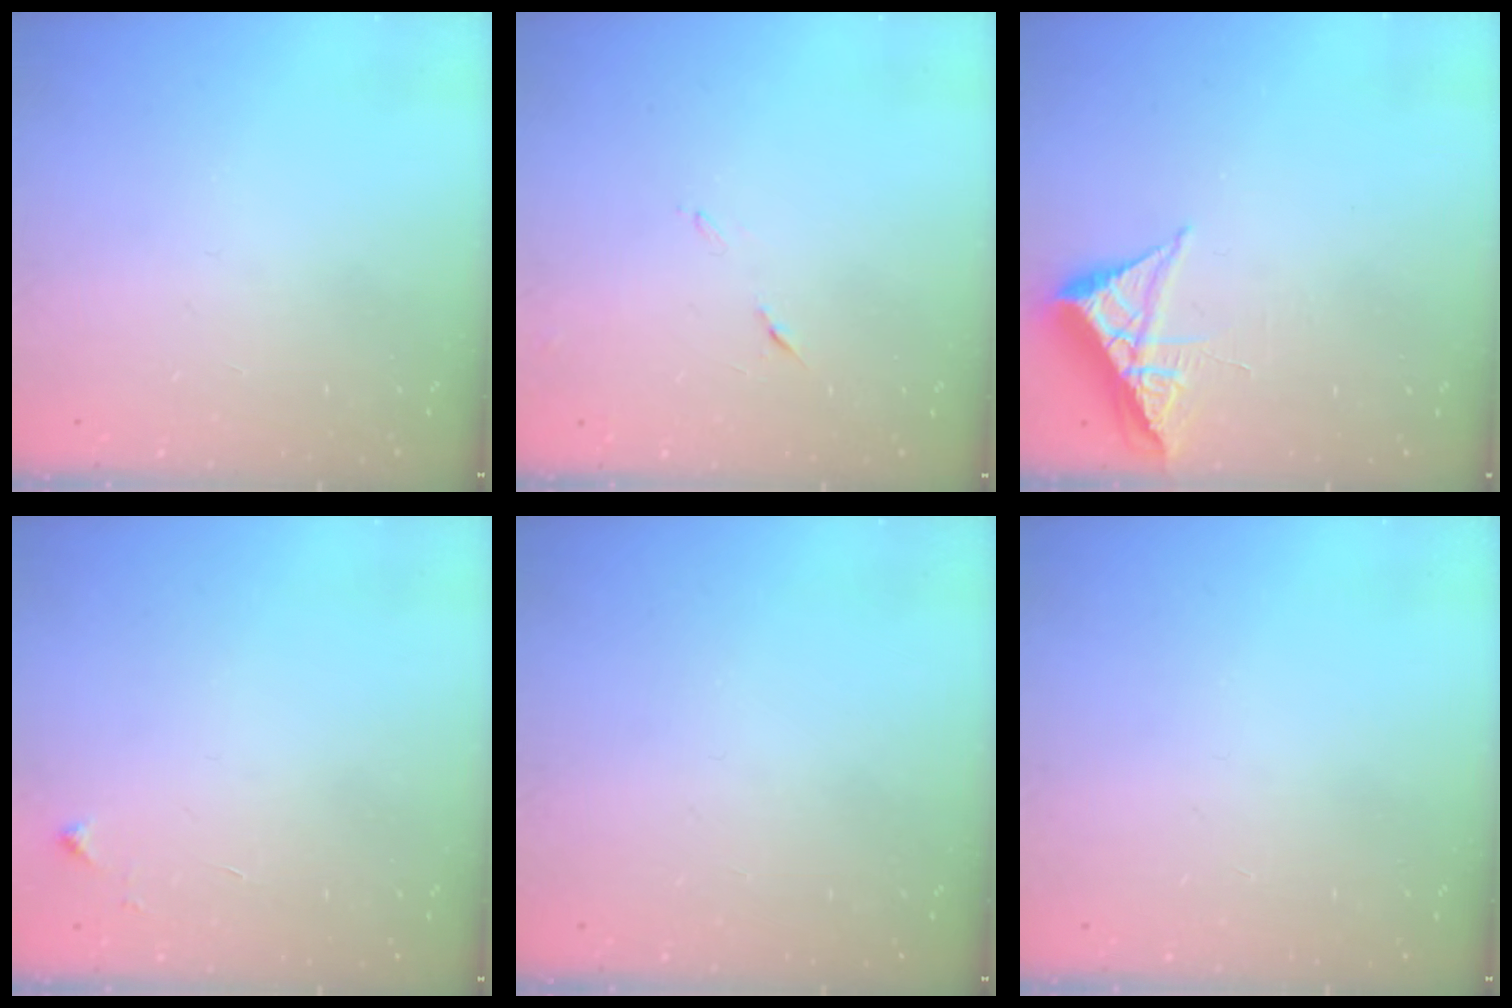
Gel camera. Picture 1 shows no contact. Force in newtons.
{"total": 6.1, "press": 6.1, "slide": 0.6}
{"total": 6.5, "press": 6.5, "slide": 0.7}
{"total": 3.9, "press": 3.8, "slide": 0.6}
{"total": 0.0}
{"total": 0.0}